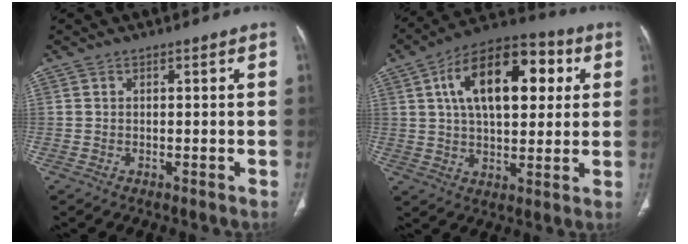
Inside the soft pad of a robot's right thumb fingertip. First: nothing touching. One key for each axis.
{"total": 20.1, "fx": 5.5, "fy": 10.6, "fz": 16.1, "tx": -0.229, "ty": 0.013, "tz": 0.079}